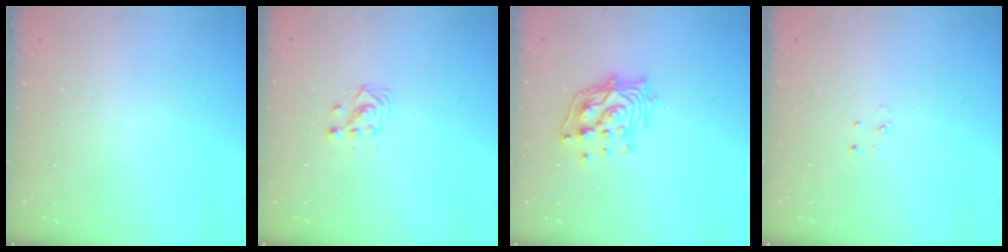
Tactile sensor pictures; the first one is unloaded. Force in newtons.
{"total": 3.2, "press": 3.2, "slide": 0.2}
{"total": 14.0, "press": 13.9, "slide": 1.3}
{"total": 2.3, "press": 2.3, "slide": 0.2}